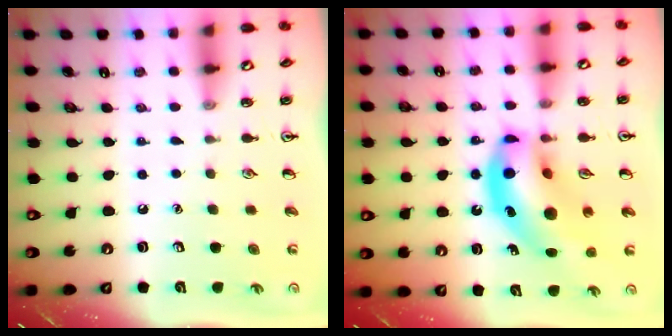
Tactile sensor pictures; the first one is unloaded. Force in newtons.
{"total": 17.5, "press": 16.7, "slide": 5.0}